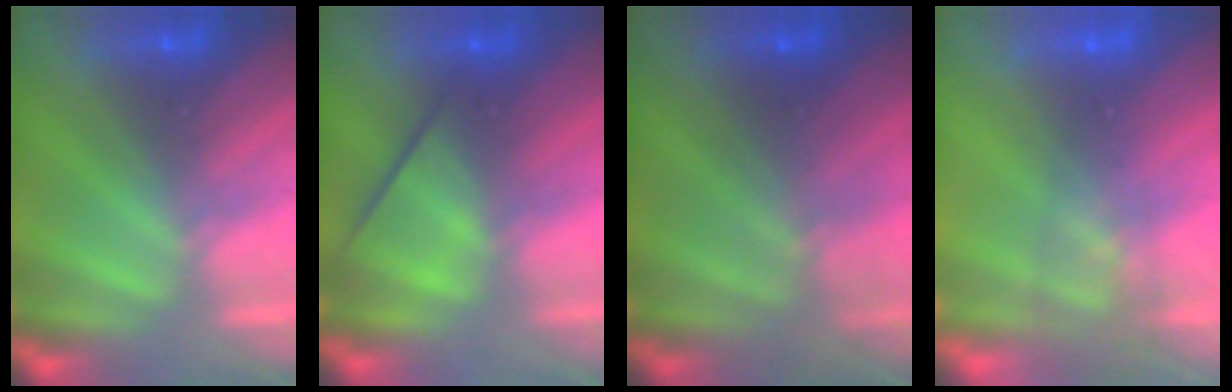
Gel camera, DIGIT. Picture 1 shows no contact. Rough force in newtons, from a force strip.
{"total": 2.5}
{"total": 7.7}
{"total": 5.9}